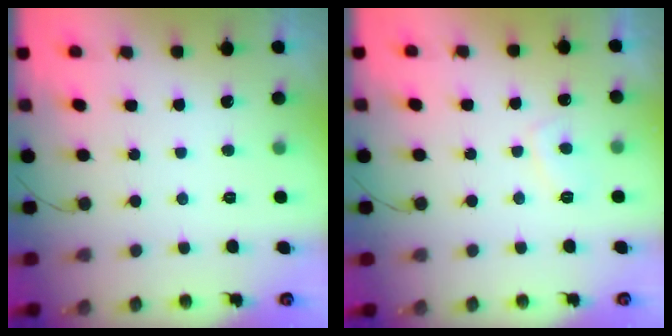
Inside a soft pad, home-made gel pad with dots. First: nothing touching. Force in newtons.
{"total": 3.3, "press": 3.2, "slide": 0.9}